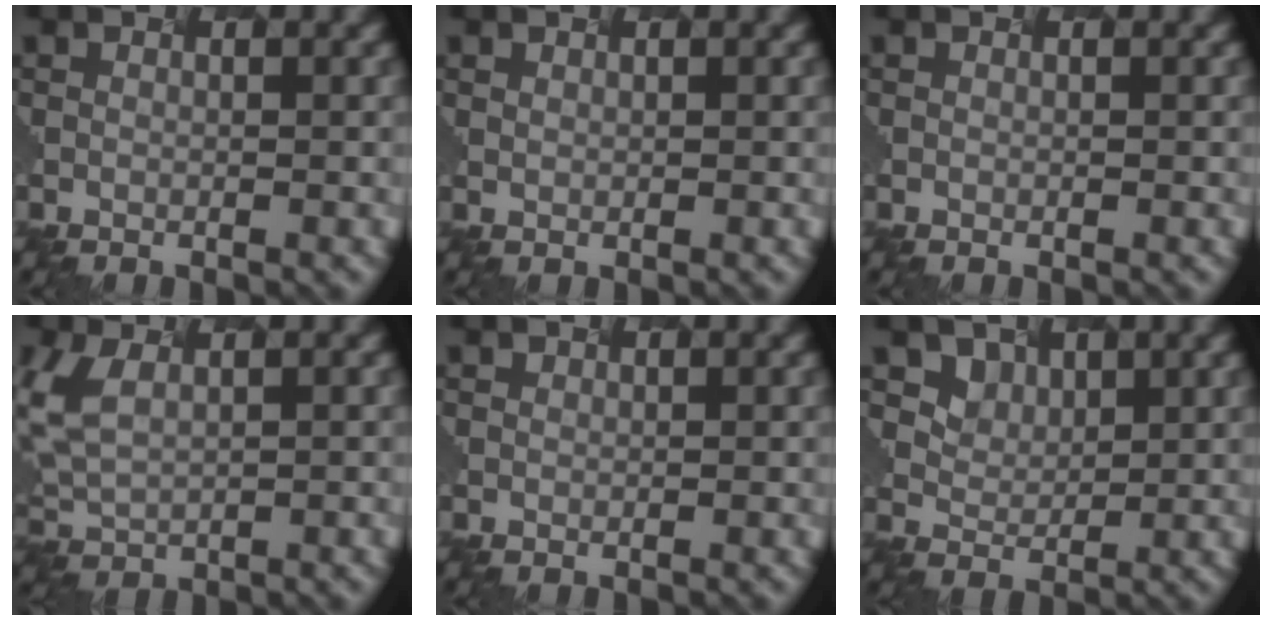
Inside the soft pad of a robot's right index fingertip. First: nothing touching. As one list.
[{"total": 0.8, "force": [0.4, -0.4, -0.6], "torque": [-0.006, -0.004, 0.015]}, {"total": 0.0}, {"total": 3.2, "force": [1.0, 1.9, 2.4], "torque": [-0.092, 0.000, 0.034]}, {"total": 0.9, "force": [0.3, -0.4, -0.7], "torque": [-0.004, -0.004, 0.014]}, {"total": 1.6, "force": [1.0, 0.7, -0.9], "torque": [-0.005, -0.017, 0.038]}]